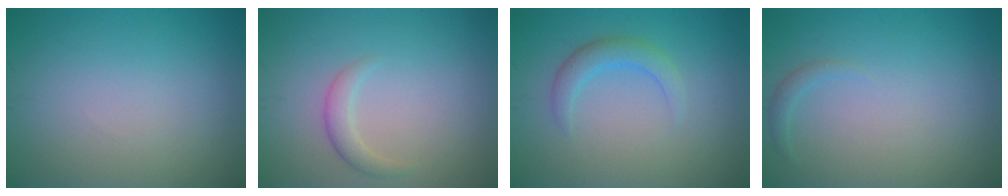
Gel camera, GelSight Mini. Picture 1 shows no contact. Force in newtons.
{"total": 1.6, "press": 1.6, "slide": 0.1}
{"total": 2.3, "press": 2.3, "slide": 0.1}
{"total": 0.8, "press": 0.8, "slide": 0.1}